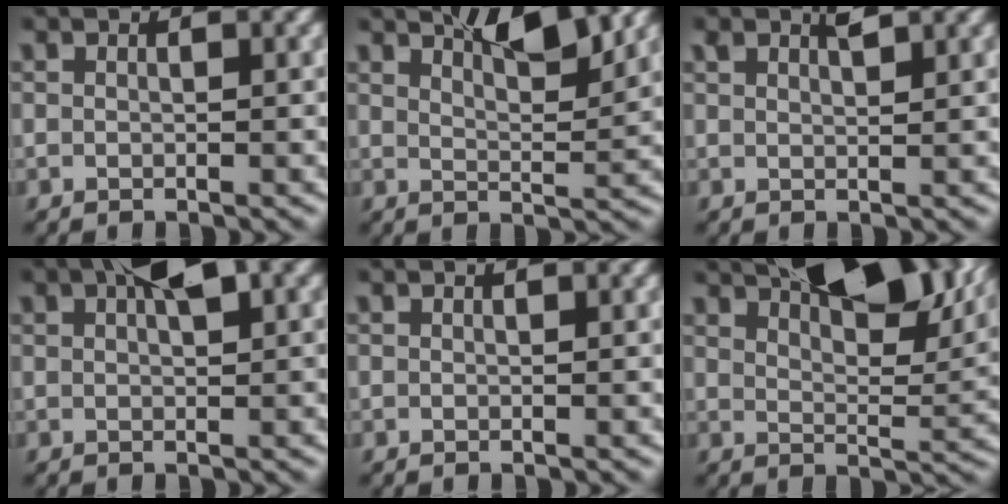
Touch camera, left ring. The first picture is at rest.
{"total": 6.2, "force": [4.7, 1.3, 3.9], "torque": [-0.054, -0.002, 0.079]}
{"total": 1.6, "force": [1.3, -0.5, 0.7], "torque": [-0.007, -0.002, 0.029]}
{"total": 4.1, "force": [2.2, 1.1, 3.3], "torque": [-0.049, 0.003, 0.037]}
{"total": 0.0}
{"total": 12.6, "force": [8.3, 4.5, 8.3], "torque": [-0.102, 0.020, 0.117]}